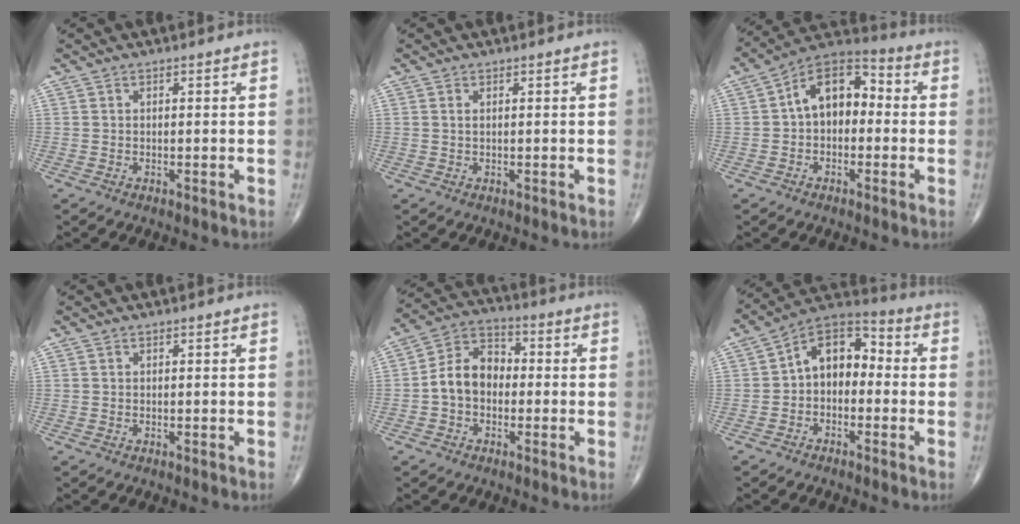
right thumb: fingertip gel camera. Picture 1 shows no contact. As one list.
[{"total": 0.7, "force": [0.3, 0.3, 0.6], "torque": [-0.012, 0.004, 0.005]}, {"total": 11.8, "force": [0.3, 7.8, 8.9], "torque": [-0.109, 0.041, -0.015]}, {"total": 0.0}, {"total": 9.2, "force": [-1.2, 6.8, 6.0], "torque": [-0.085, 0.035, -0.038]}, {"total": 10.5, "force": [-0.6, 7.3, 7.6], "torque": [-0.081, 0.043, -0.033]}]